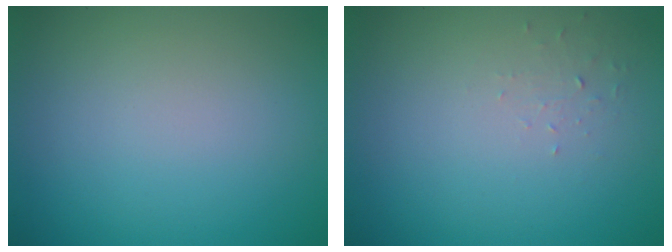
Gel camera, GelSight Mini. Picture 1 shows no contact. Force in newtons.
{"total": 0.6, "press": 0.3, "slide": 0.6}